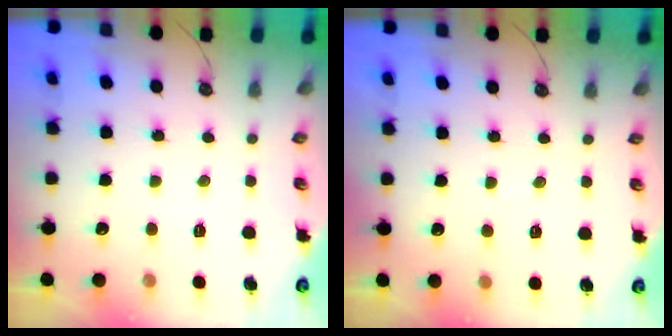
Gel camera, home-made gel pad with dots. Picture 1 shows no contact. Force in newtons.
{"total": 2.3, "press": 2.3, "slide": 0.3}